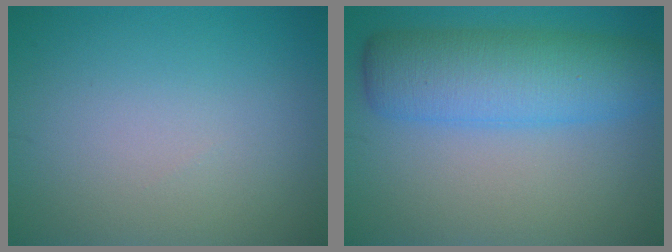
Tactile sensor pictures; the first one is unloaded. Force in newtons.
{"total": 7.6, "press": 7.6, "slide": 0.1}